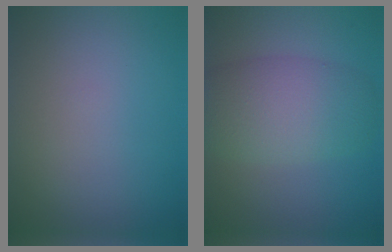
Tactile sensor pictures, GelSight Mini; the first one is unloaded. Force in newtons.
{"total": 6.2, "press": 6.2, "slide": 0.4}